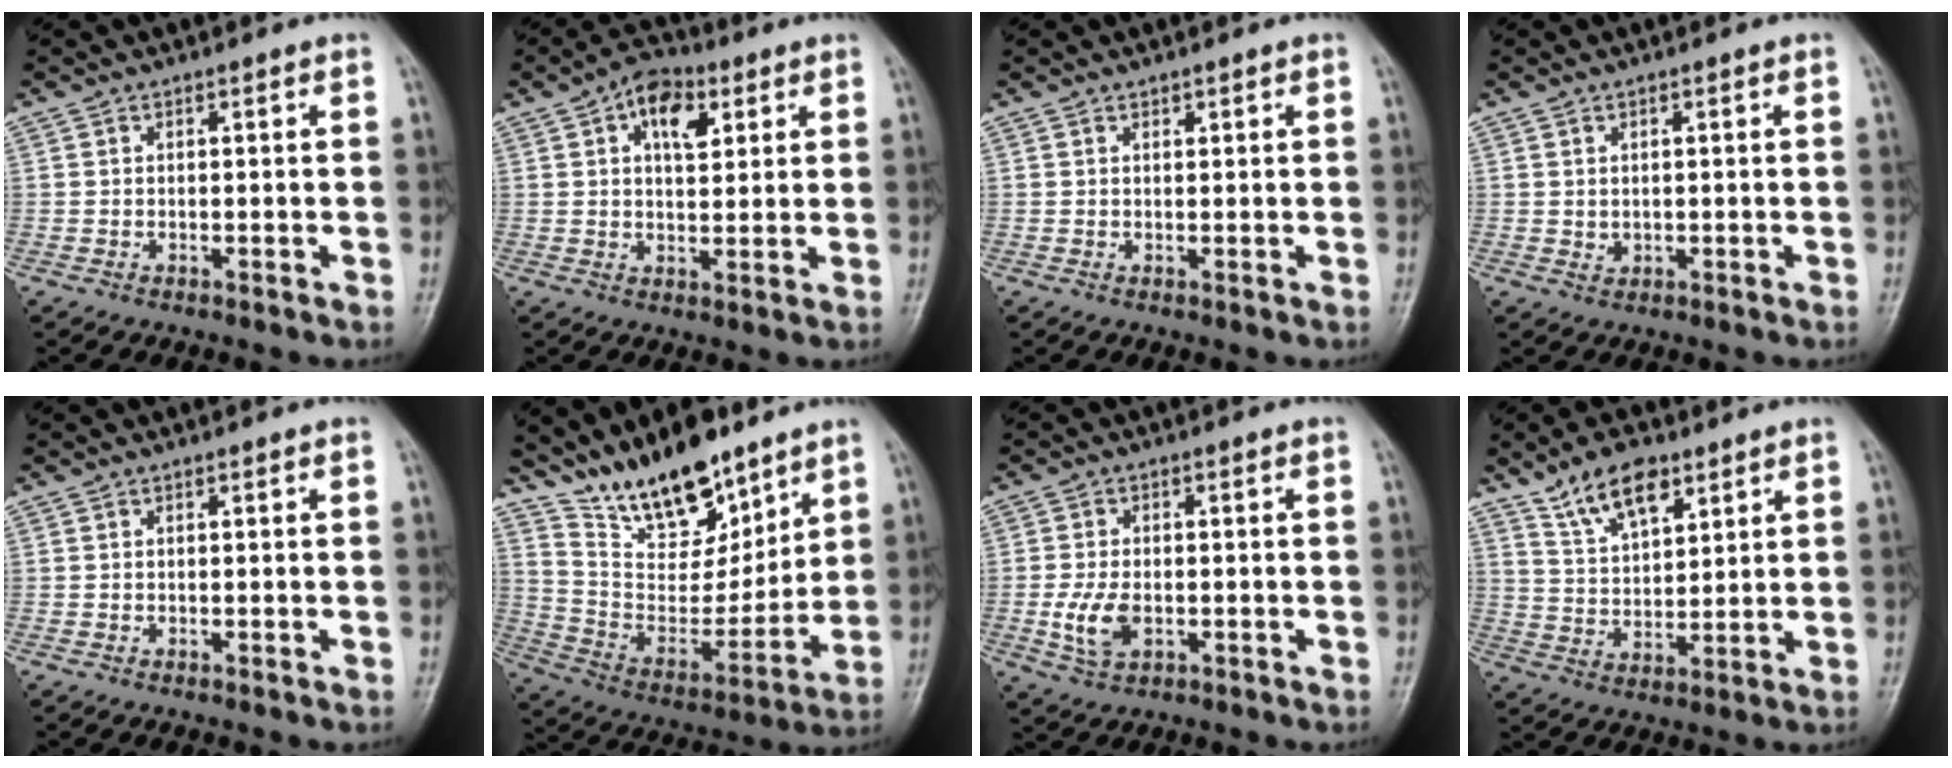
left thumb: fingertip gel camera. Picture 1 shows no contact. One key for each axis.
{"total": 8.3, "fx": 3.4, "fy": 4.8, "fz": 5.9, "tx": -0.067, "ty": -0.003, "tz": 0.047}
{"total": 0.6, "fx": 0.5, "fy": 0.3, "fz": 0.2, "tx": 0.002, "ty": -0.003, "tz": 0.007}
{"total": 1.2, "fx": 0.3, "fy": 1.0, "fz": 0.6, "tx": -0.007, "ty": -0.003, "tz": 0.009}
{"total": 0.0}
{"total": 18.2, "fx": 13.8, "fy": 7.7, "fz": 9.0, "tx": -0.098, "ty": -0.081, "tz": 0.251}
{"total": 5.9, "fx": -1.2, "fy": 3.6, "fz": 4.5, "tx": -0.092, "ty": -0.001, "tz": -0.020}
{"total": 9.6, "fx": 6.2, "fy": 4.5, "fz": 5.7, "tx": -0.079, "ty": -0.032, "tz": 0.119}